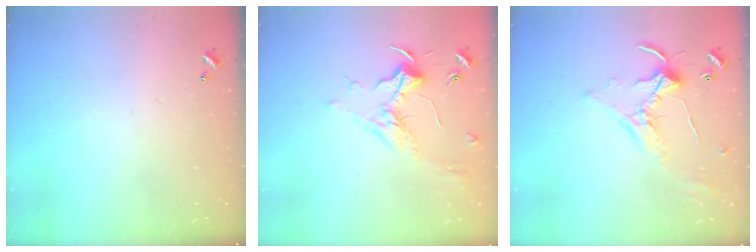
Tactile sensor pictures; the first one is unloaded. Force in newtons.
{"total": 1.9, "press": 1.7, "slide": 0.7}
{"total": 1.0, "press": 0.5, "slide": 0.8}